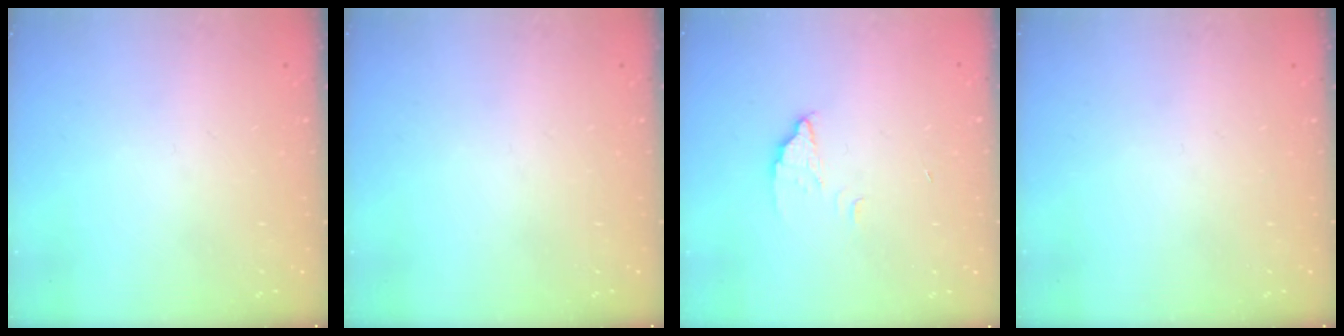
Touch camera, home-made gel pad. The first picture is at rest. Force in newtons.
{"total": 0.0}
{"total": 2.2, "press": 2.2, "slide": 0.1}
{"total": 0.0}